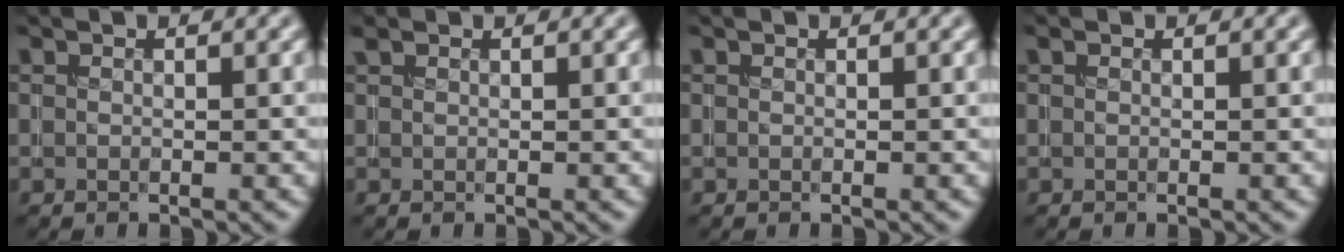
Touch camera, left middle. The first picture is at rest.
{"total": 0.7, "force": [0.6, 0.2, 0.2], "torque": [-0.005, 0.003, 0.013]}
{"total": 0.0}
{"total": 0.0}